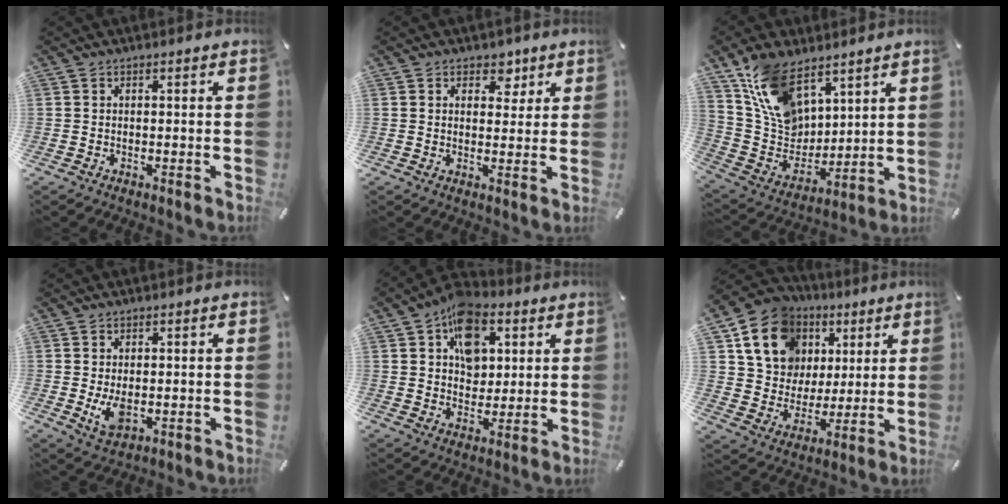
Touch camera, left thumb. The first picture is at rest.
{"total": 4.8, "force": [2.4, 3.6, 2.1], "torque": [-0.002, -0.011, 0.032]}
{"total": 16.2, "force": [10.3, 10.0, 7.4], "torque": [-0.158, -0.050, 0.204]}
{"total": 5.0, "force": [-0.4, 3.0, 4.0], "torque": [-0.081, -0.012, -0.011]}
{"total": 11.9, "force": [5.0, 8.9, 6.0], "torque": [-0.086, -0.021, 0.091]}
{"total": 16.3, "force": [7.1, 13.5, 5.9], "torque": [-0.108, -0.025, 0.140]}